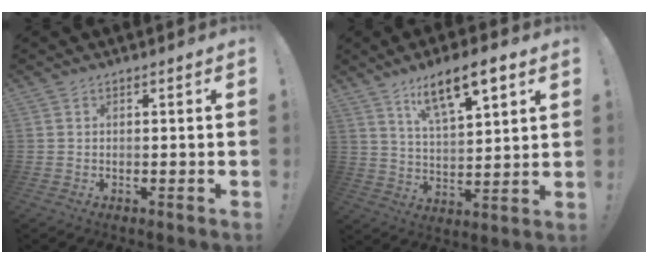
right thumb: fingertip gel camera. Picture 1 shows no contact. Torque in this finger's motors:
{"motor_torque": [-0.79, 1.21, 0.52, 0.14, 0.19]}